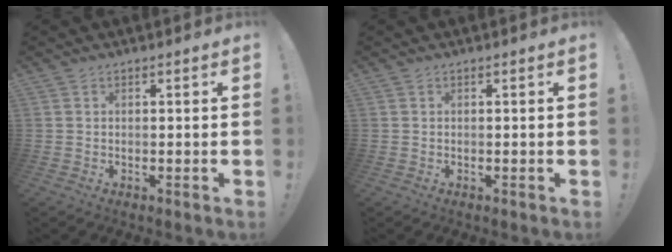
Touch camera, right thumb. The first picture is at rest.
{"total": 0.0}